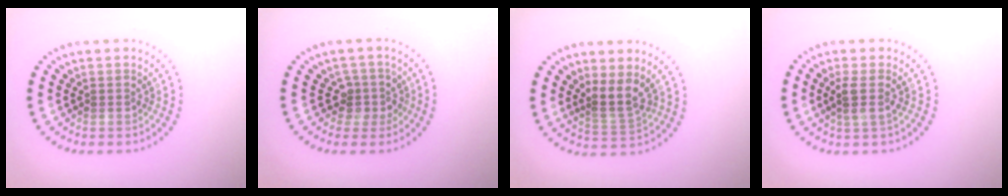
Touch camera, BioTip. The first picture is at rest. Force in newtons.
{"total": 2.2, "press": 1.7, "slide": 1.4}
{"total": 2.8, "press": 2.1, "slide": 1.8}
{"total": 2.1, "press": 1.8, "slide": 1.1}